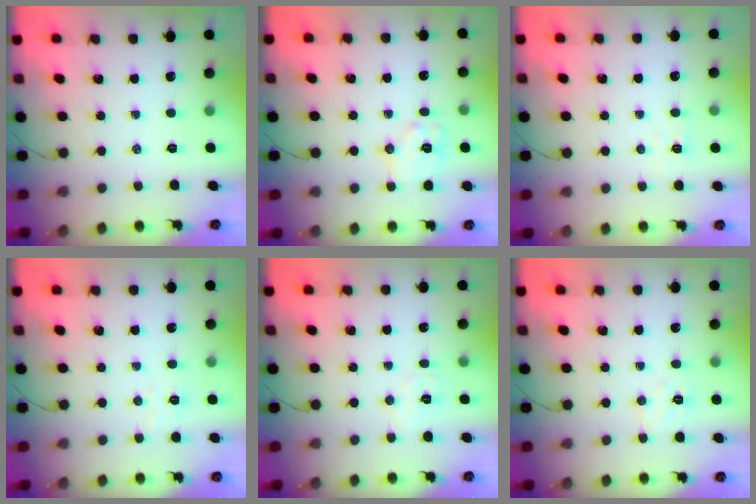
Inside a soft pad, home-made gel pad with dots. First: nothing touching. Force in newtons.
{"total": 8.9, "press": 8.9, "slide": 0.6}
{"total": 2.8, "press": 2.7, "slide": 0.8}
{"total": 3.2, "press": 3.1, "slide": 0.8}
{"total": 4.3, "press": 4.1, "slide": 1.1}
{"total": 3.8, "press": 3.7, "slide": 0.8}